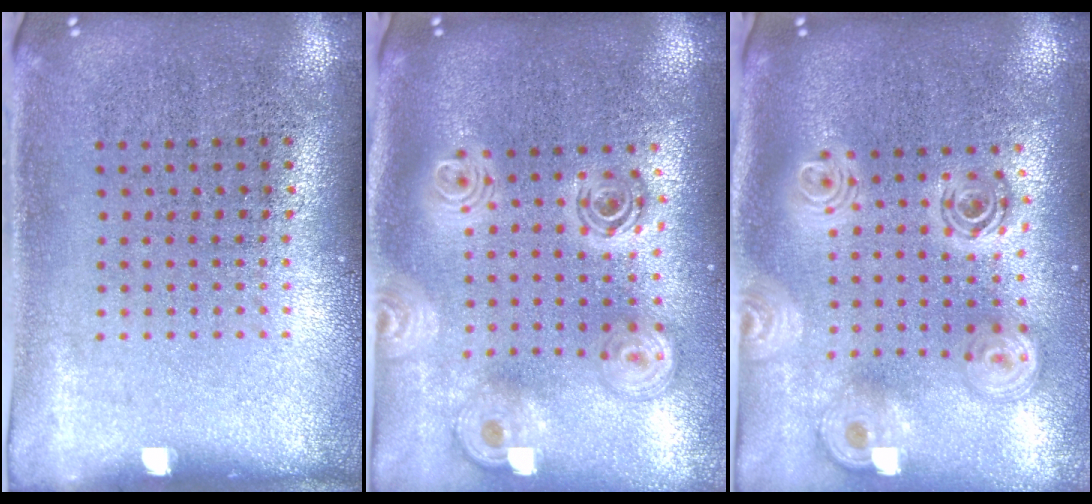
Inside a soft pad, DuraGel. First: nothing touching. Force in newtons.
{"total": 2.4, "press": 1.9, "slide": 1.5}
{"total": 2.4, "press": 1.9, "slide": 1.5}